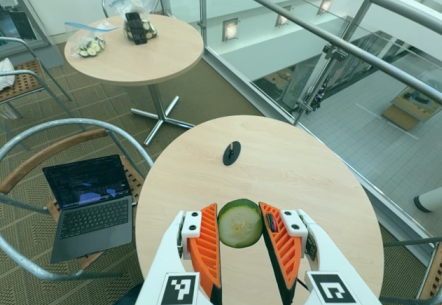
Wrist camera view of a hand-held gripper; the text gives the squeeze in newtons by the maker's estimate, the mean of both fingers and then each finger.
{"total": 7.6, "left": 8.1, "right": 7.2}